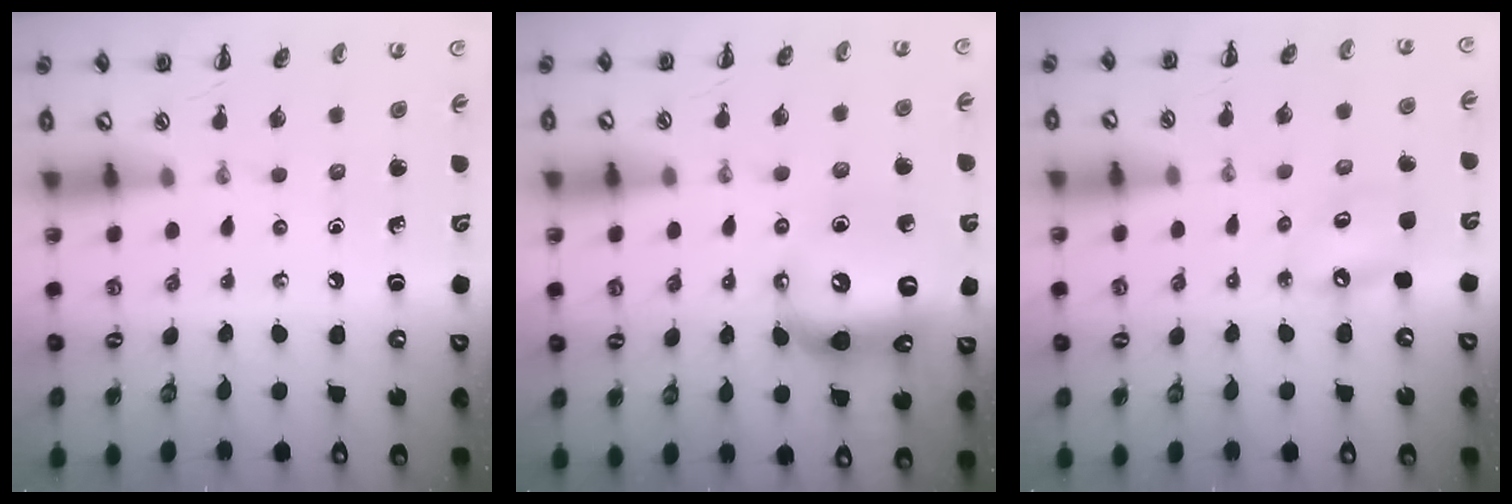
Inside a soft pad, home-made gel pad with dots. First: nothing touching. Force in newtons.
{"total": 11.6, "press": 11.6, "slide": 1.2}
{"total": 6.6, "press": 6.5, "slide": 1.2}